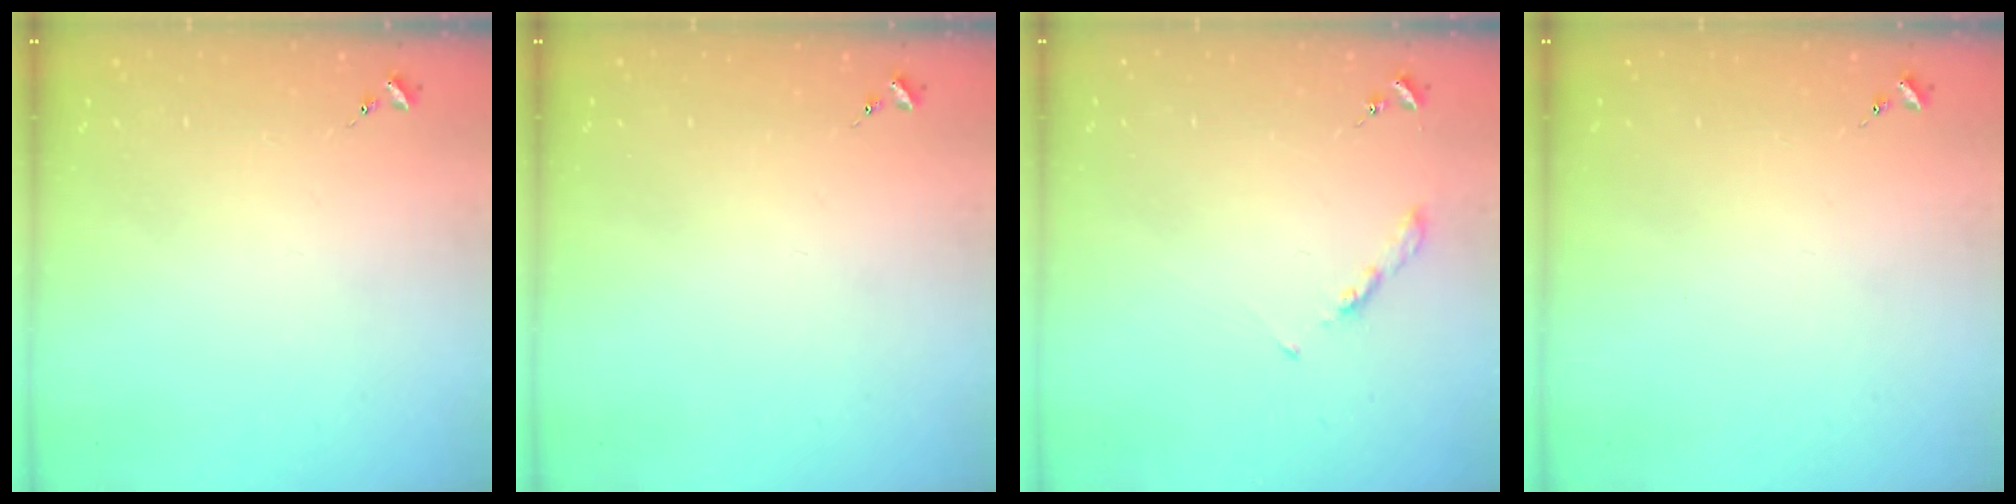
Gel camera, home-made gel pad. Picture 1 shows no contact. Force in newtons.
{"total": 0.0}
{"total": 3.5, "press": 3.5, "slide": 0.4}
{"total": 0.0}